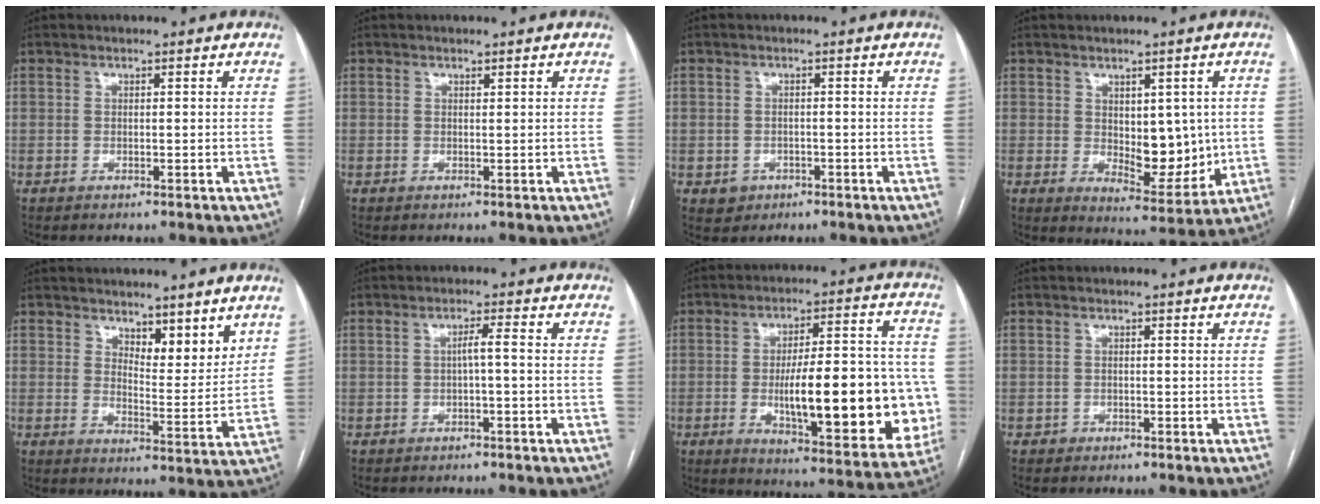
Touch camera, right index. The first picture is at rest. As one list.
[{"total": 0.0}, {"total": 3.0, "force": [-1.1, 2.7, 0.4], "torque": [0.000, 0.008, -0.011]}, {"total": 8.4, "force": [0.6, 4.3, 7.2], "torque": [-0.090, -0.004, 0.030]}, {"total": 6.7, "force": [4.8, 2.3, 4.1], "torque": [-0.053, -0.015, 0.077]}, {"total": 2.1, "force": [-0.4, -0.1, 2.0], "torque": [-0.032, 0.004, -0.006]}, {"total": 22.6, "force": [-3.3, 6.0, 21.5], "torque": [-0.256, 0.018, -0.027]}, {"total": 1.0, "force": [-0.6, 0.8, -0.1], "torque": [-0.002, 0.005, -0.011]}]